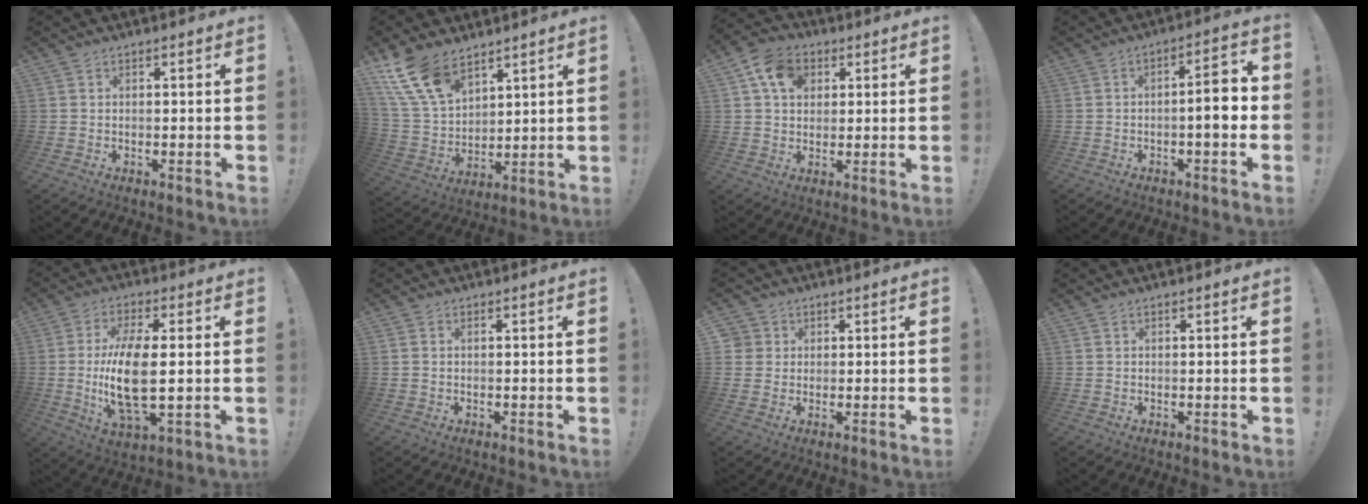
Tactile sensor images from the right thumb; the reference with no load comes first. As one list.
[{"total": 14.7, "force": [9.9, 7.8, 7.6], "torque": [-0.171, -0.060, 0.188]}, {"total": 10.9, "force": [4.0, 8.1, 6.0], "torque": [-0.100, 0.002, 0.079]}, {"total": 7.6, "force": [-1.4, 1.6, 7.3], "torque": [-0.098, 0.003, -0.028]}, {"total": 14.9, "force": [-0.1, 5.3, 13.9], "torque": [-0.280, -0.013, -0.006]}, {"total": 0.6, "force": [0.4, 0.4, 0.3], "torque": [-0.013, 0.002, 0.009]}, {"total": 3.3, "force": [1.1, 3.1, 0.5], "torque": [-0.003, -0.003, 0.018]}, {"total": 0.0}]